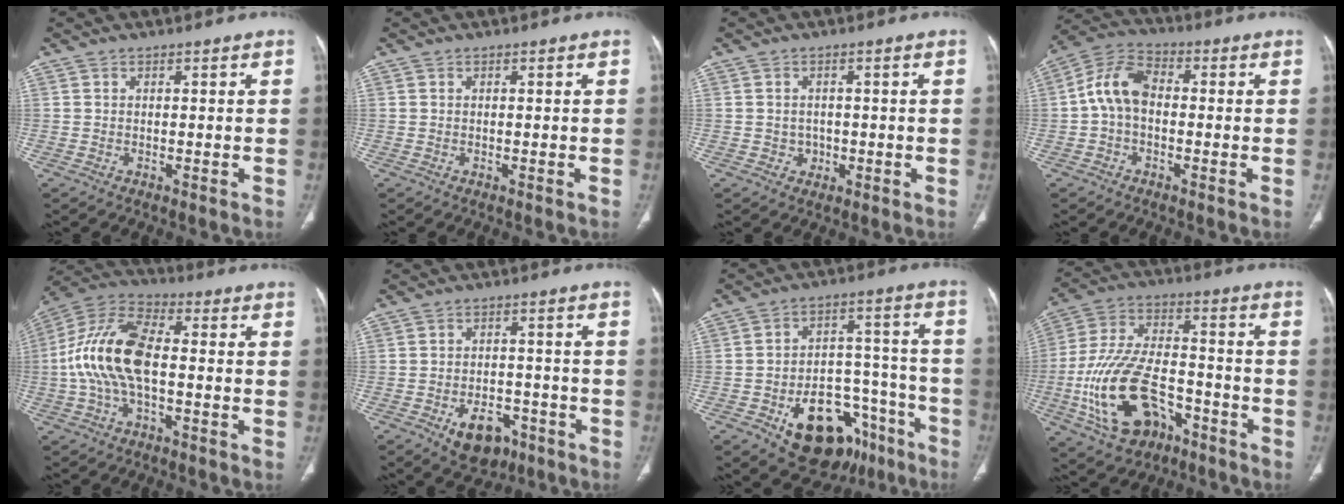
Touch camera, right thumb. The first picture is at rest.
{"total": 0.0}
{"total": 2.2, "force": [-0.5, 2.1, 0.6], "torque": [0.003, 0.006, -0.005]}
{"total": 8.8, "force": [-0.4, 5.9, 6.5], "torque": [-0.117, 0.028, -0.021]}
{"total": 15.2, "force": [-1.1, 7.4, 13.3], "torque": [-0.279, 0.036, -0.027]}
{"total": 8.6, "force": [-4.4, 5.6, 4.9], "torque": [-0.052, 0.028, -0.058]}
{"total": 20.7, "force": [-11.5, 12.2, 12.2], "torque": [-0.129, 0.092, -0.162]}
{"total": 19.2, "force": [-7.8, 11.3, 13.4], "torque": [-0.253, 0.045, -0.130]}